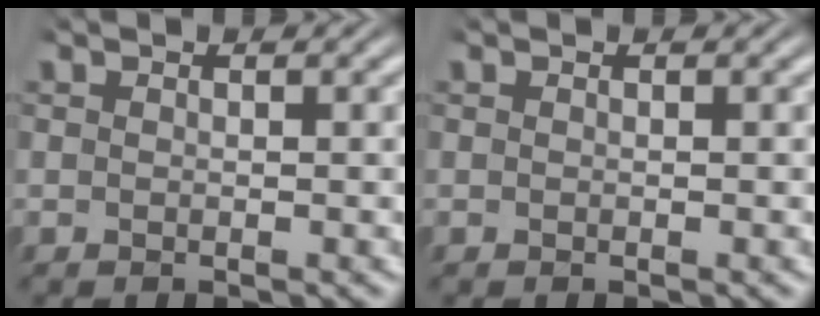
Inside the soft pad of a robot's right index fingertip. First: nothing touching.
{"total": 0.0}